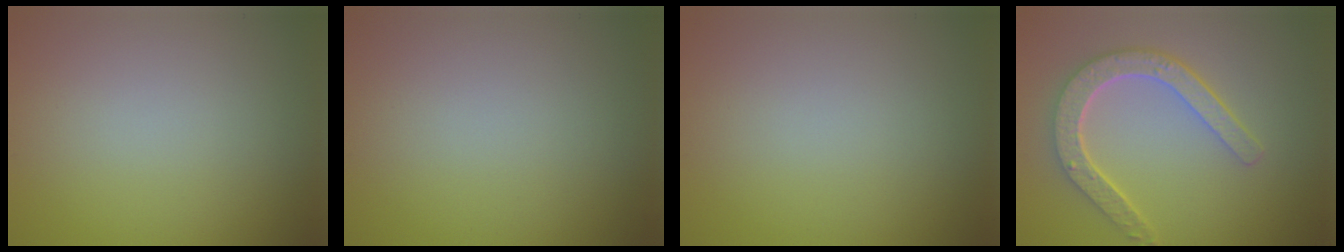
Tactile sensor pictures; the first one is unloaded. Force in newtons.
{"total": 0.0}
{"total": 0.0}
{"total": 4.9, "press": 3.9, "slide": 3.0}